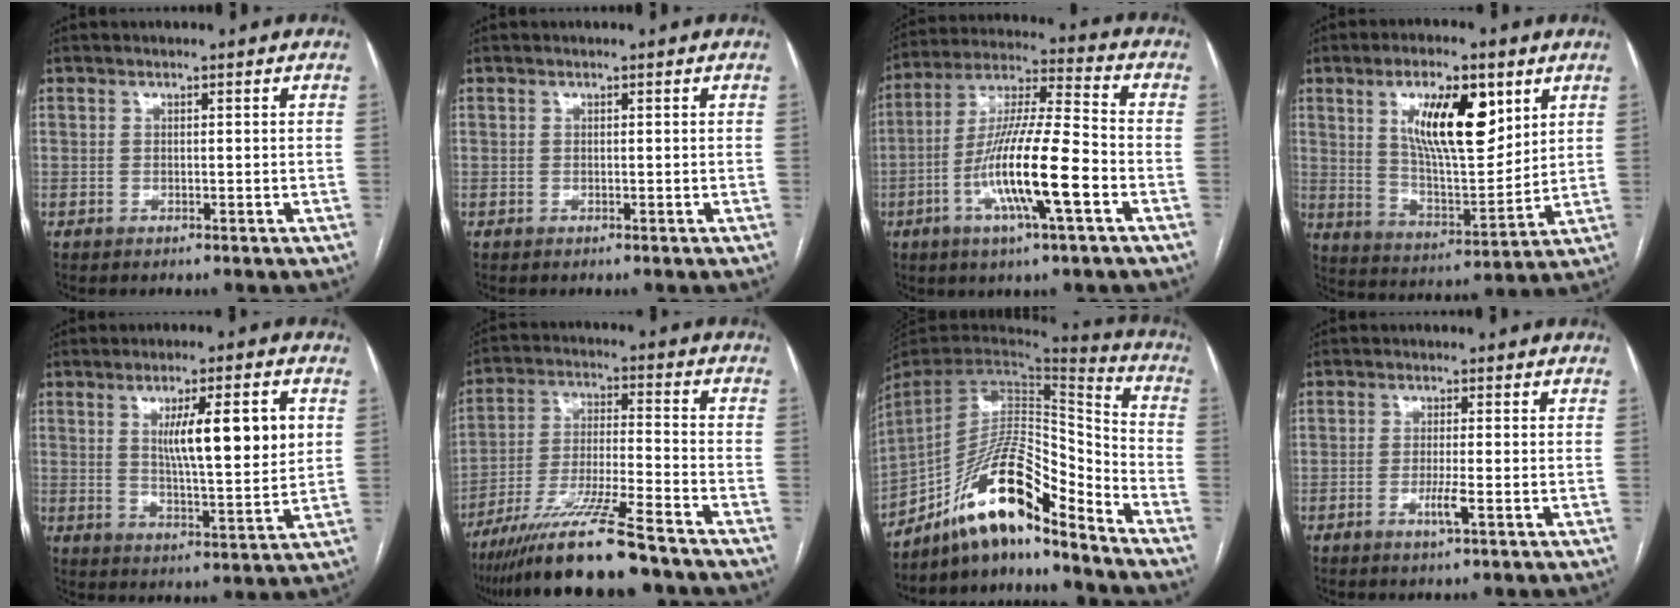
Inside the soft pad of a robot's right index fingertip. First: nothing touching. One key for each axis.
{"total": 0.0}
{"total": 15.6, "fx": -5.1, "fy": 1.2, "fz": 14.7, "tx": -0.281, "ty": -0.004, "tz": -0.094}
{"total": 14.3, "fx": 6.1, "fy": 4.6, "fz": 12.1, "tx": -0.212, "ty": 0.003, "tz": 0.110}
{"total": 11.7, "fx": 3.2, "fy": 1.4, "fz": 11.1, "tx": -0.172, "ty": -0.004, "tz": 0.051}
{"total": 15.1, "fx": -11.9, "fy": 0.0, "fz": 9.2, "tx": -0.176, "ty": -0.025, "tz": -0.207}
{"total": 16.4, "fx": -12.5, "fy": 2.3, "fz": 10.4, "tx": -0.183, "ty": 0.025, "tz": -0.220}
{"total": 2.8, "fx": -1.0, "fy": -0.2, "fz": 2.6, "tx": -0.051, "ty": -0.006, "tz": -0.019}